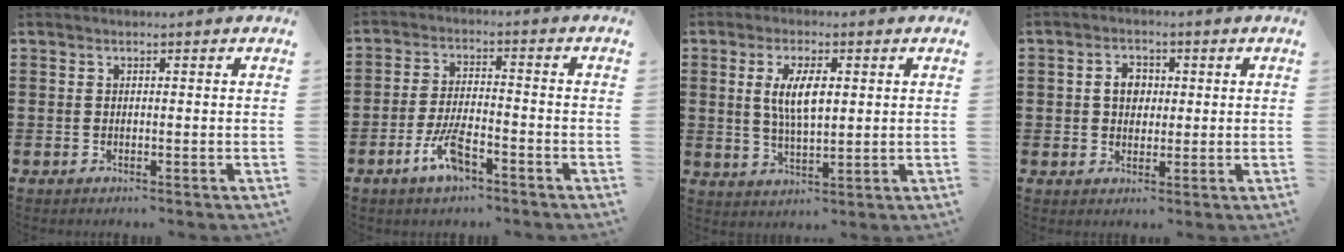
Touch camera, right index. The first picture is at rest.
{"total": 6.7, "force": [-3.7, 2.3, 5.1], "torque": [-0.115, -0.002, -0.072]}
{"total": 6.4, "force": [1.3, 2.3, 5.9], "torque": [-0.118, 0.007, 0.020]}
{"total": 3.7, "force": [0.4, 2.8, 2.3], "torque": [-0.054, 0.014, 0.005]}